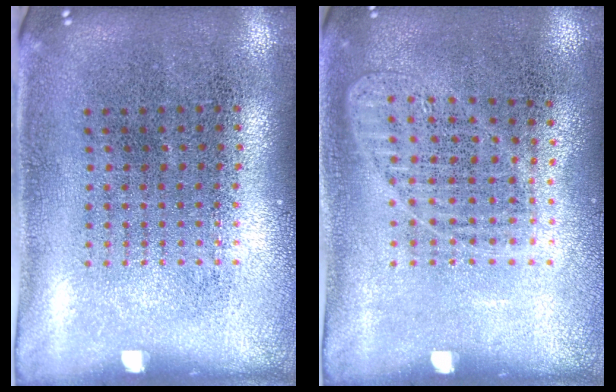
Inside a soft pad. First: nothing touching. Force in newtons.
{"total": 1.0, "press": 0.9, "slide": 0.3}